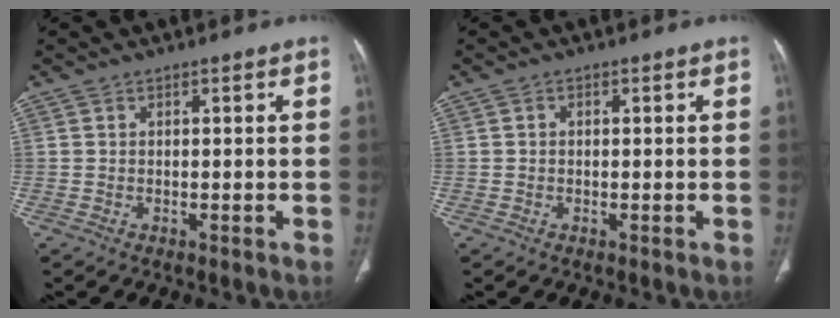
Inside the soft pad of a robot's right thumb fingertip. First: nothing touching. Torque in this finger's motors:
{"motor_torque": [-0.46, 0.31, 0.02, 0.21, 0.04]}